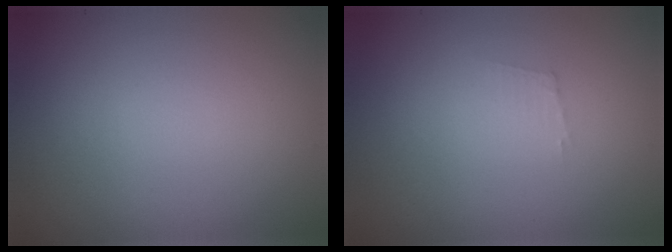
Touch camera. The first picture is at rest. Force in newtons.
{"total": 0.7, "press": 0.7, "slide": 0.1}